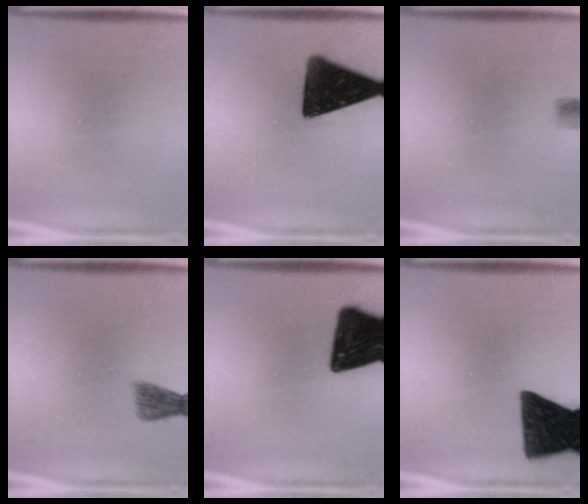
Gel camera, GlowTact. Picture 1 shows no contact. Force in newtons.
{"total": 15.3}
{"total": 1.6}
{"total": 2.1}
{"total": 17.7}
{"total": 14.4}